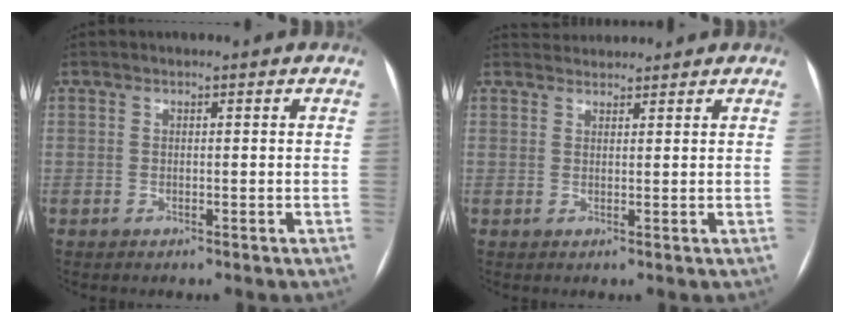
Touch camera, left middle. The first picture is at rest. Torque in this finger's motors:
{"motor_torque": [0.00, -0.03, -0.02, -0.03]}